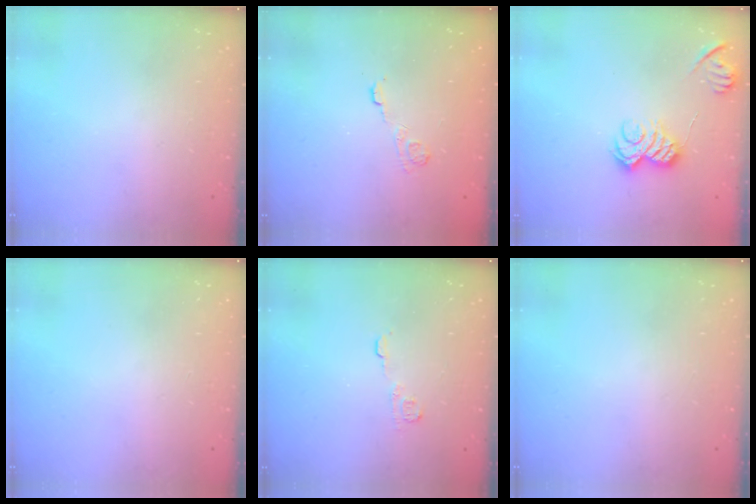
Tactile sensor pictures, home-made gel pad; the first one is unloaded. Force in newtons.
{"total": 3.7, "press": 3.4, "slide": 1.4}
{"total": 9.6, "press": 9.6, "slide": 0.3}
{"total": 0.0}
{"total": 5.7, "press": 5.7, "slide": 0.7}
{"total": 0.0}